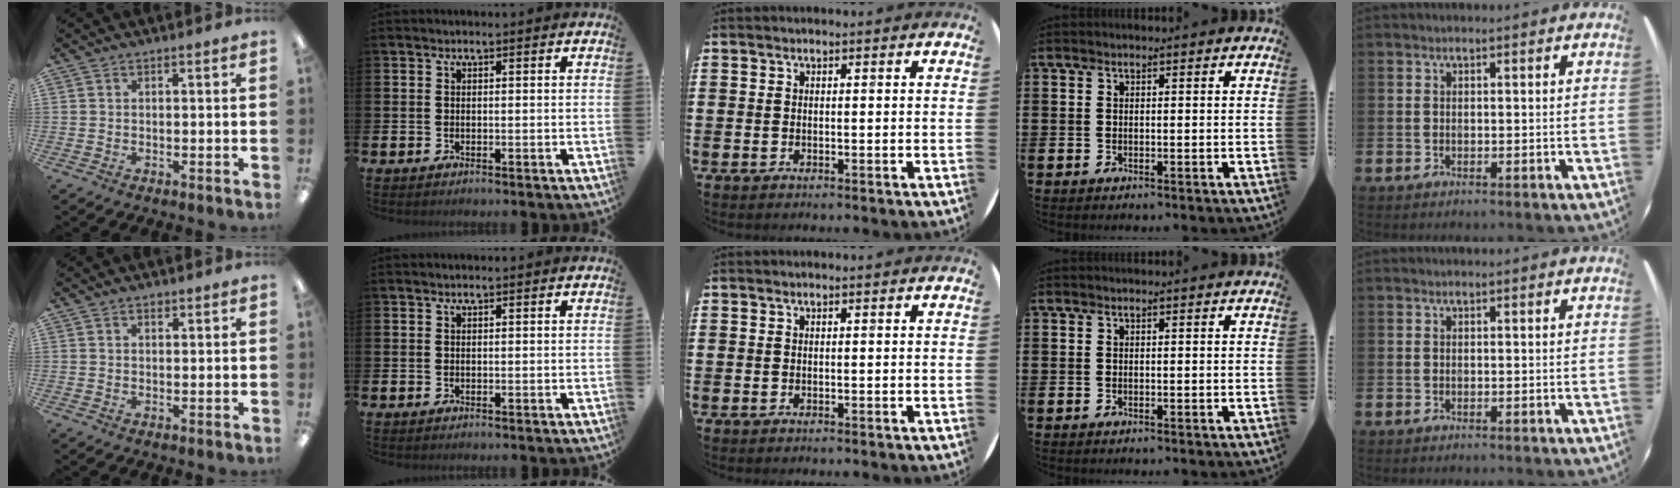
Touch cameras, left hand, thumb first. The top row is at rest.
{"thumb": {"total": 1.2, "force": [0.9, 0.5, 0.6], "torque": [-0.012, 0.000, 0.016]}}